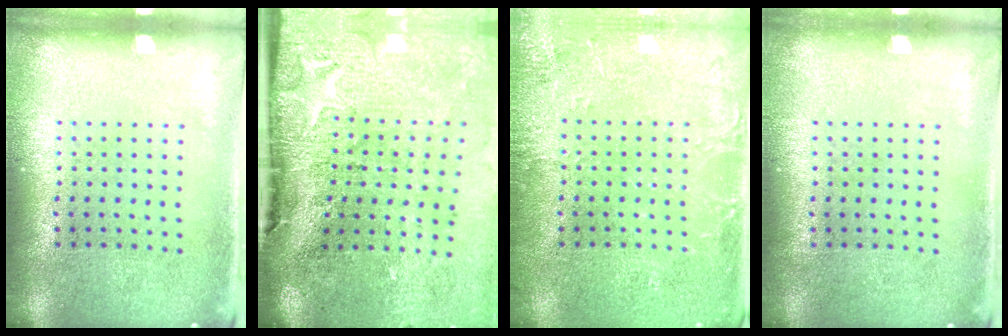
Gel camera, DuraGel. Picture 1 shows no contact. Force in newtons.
{"total": 5.0, "press": 4.0, "slide": 3.0}
{"total": 2.8, "press": 2.8, "slide": 0.4}
{"total": 0.0}